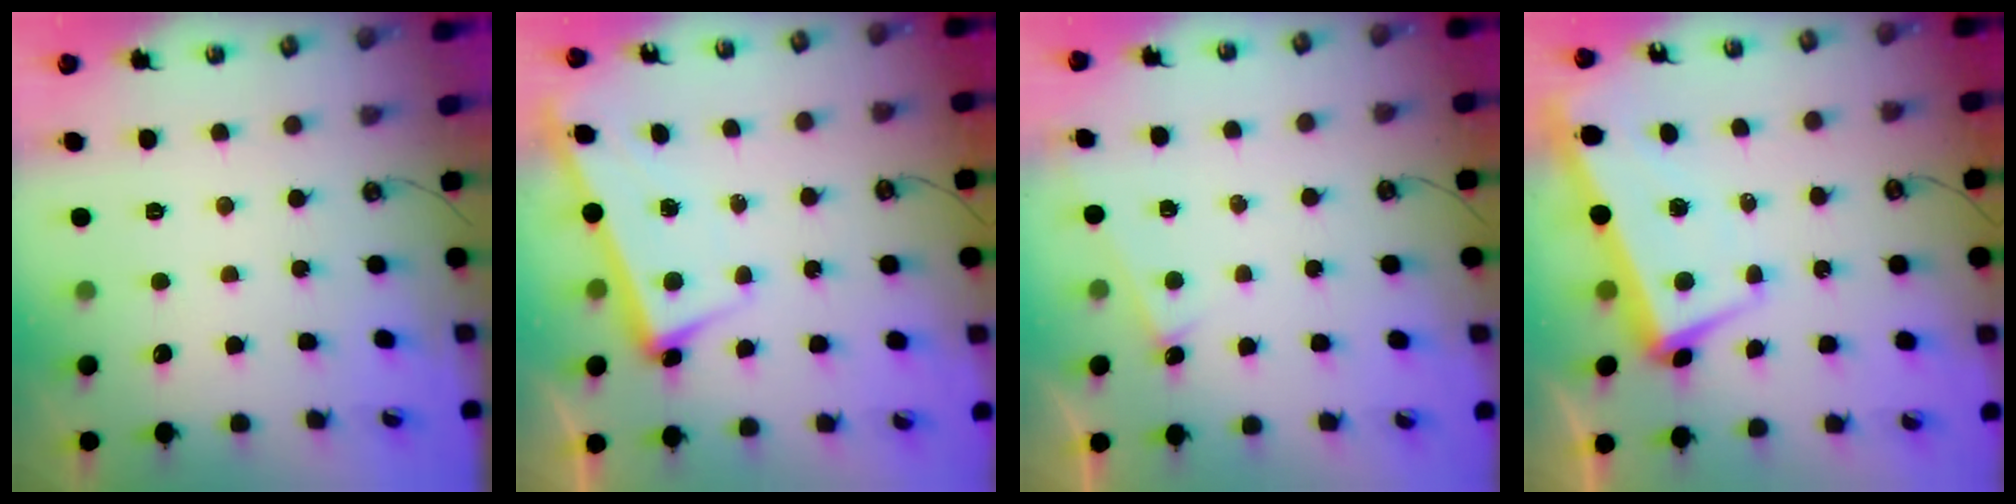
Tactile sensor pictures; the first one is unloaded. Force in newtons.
{"total": 2.5, "press": 2.2, "slide": 1.1}
{"total": 7.3, "press": 7.3, "slide": 0.3}
{"total": 2.2, "press": 0.4, "slide": 2.1}